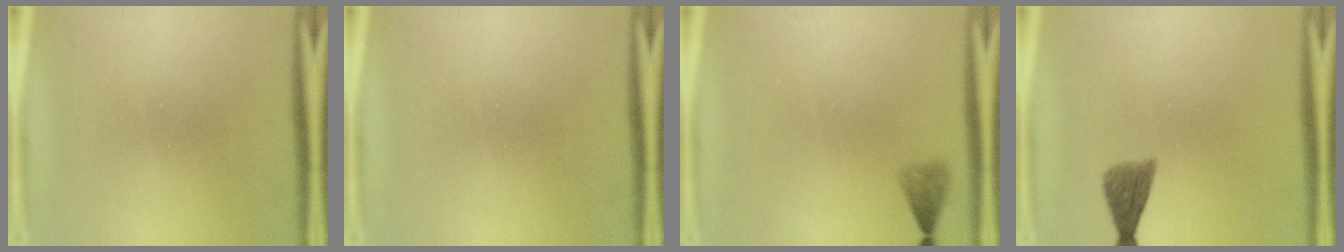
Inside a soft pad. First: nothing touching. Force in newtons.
{"total": 0.0}
{"total": 2.1}
{"total": 4.3}